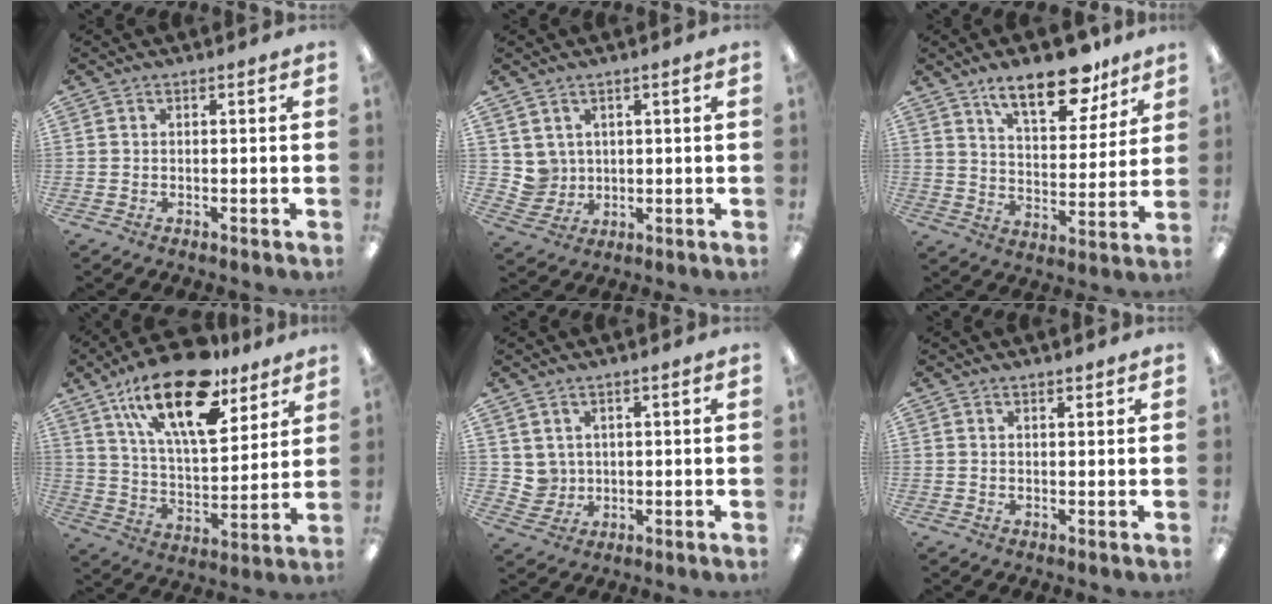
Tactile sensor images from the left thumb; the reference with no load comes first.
{"total": 4.3, "force": [2.5, 3.6, 0.0], "torque": [-0.020, -0.005, 0.050]}
{"total": 15.9, "force": [11.1, 6.8, 9.2], "torque": [-0.125, -0.058, 0.186]}
{"total": 23.2, "force": [14.7, 9.6, 15.1], "torque": [-0.250, -0.075, 0.251]}
{"total": 3.8, "force": [2.5, 2.9, 0.0], "torque": [-0.016, -0.006, 0.048]}
{"total": 1.1, "force": [1.0, 0.3, 0.4], "torque": [-0.009, -0.001, 0.019]}